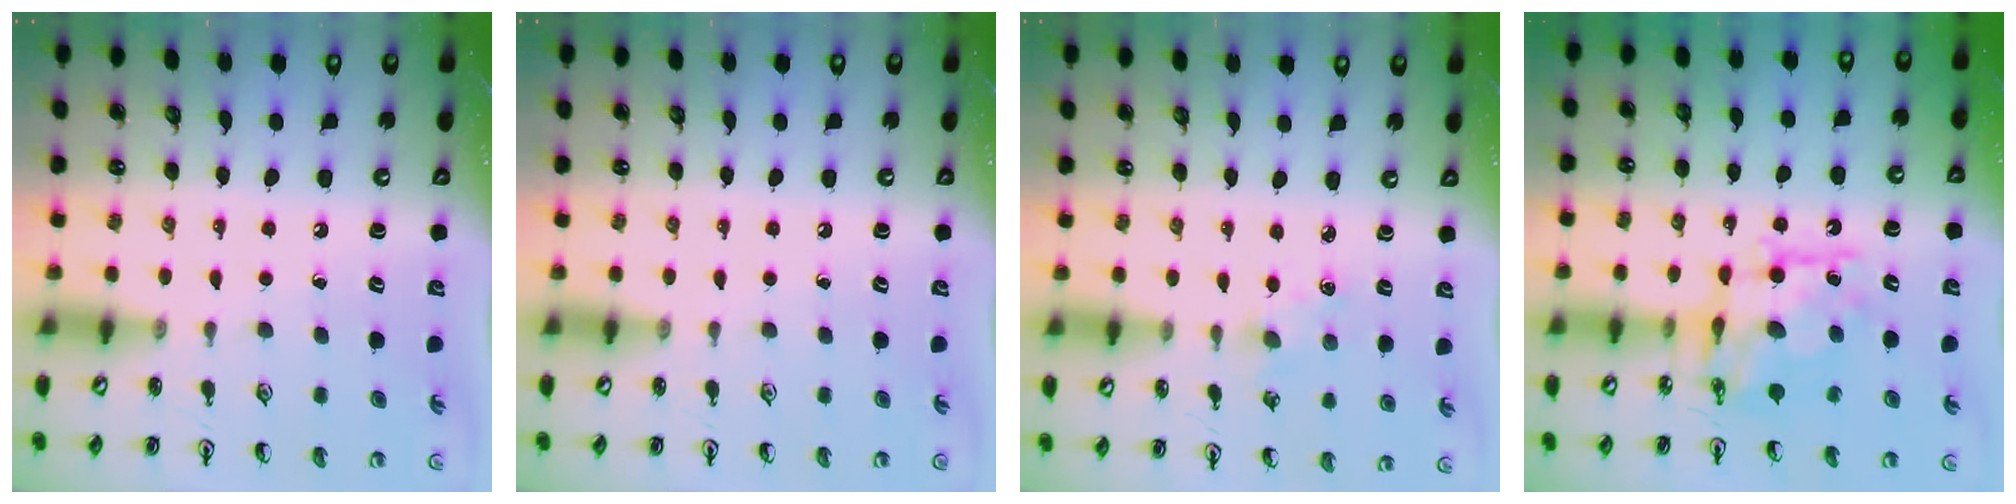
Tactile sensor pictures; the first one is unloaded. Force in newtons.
{"total": 0.0}
{"total": 2.3, "press": 2.3, "slide": 0.4}
{"total": 9.3, "press": 9.3, "slide": 0.5}